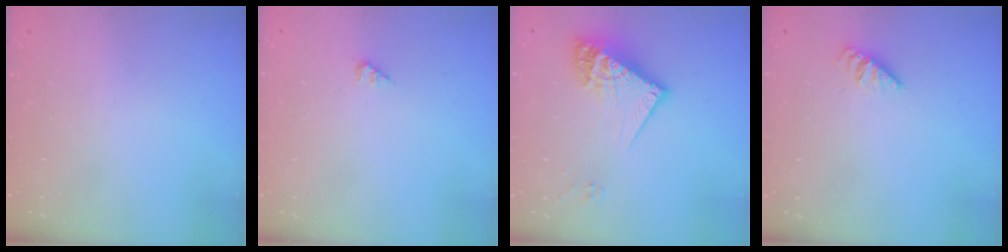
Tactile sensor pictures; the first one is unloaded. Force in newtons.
{"total": 1.0, "press": 1.0, "slide": 0.2}
{"total": 15.5, "press": 15.5, "slide": 1.4}
{"total": 0.6, "press": 0.5, "slide": 0.2}